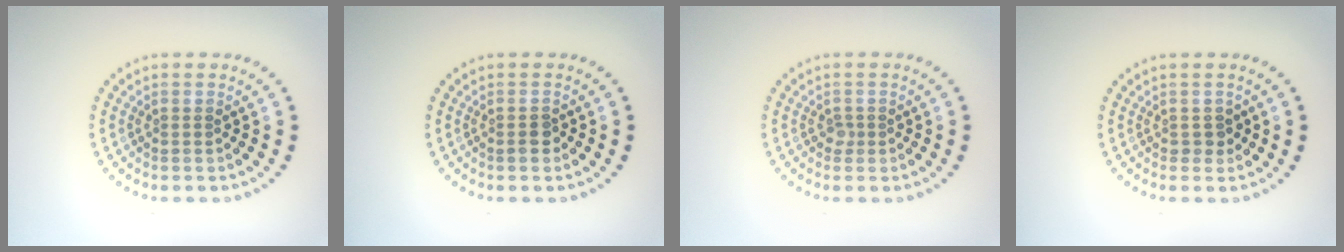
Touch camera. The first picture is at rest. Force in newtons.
{"total": 1.3, "press": 1.1, "slide": 0.6}
{"total": 0.8, "press": 0.6, "slide": 0.6}
{"total": 1.1, "press": 1.1, "slide": 0.3}